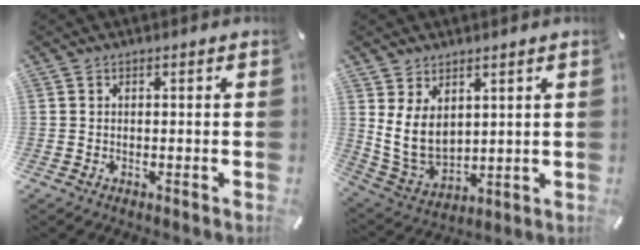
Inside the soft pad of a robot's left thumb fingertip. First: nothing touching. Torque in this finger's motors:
{"motor_torque": [1.60, 1.54, 1.11, -1.16, 0.49]}